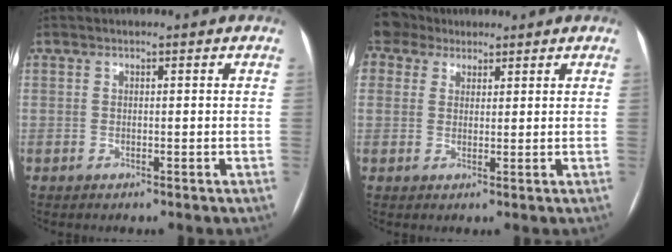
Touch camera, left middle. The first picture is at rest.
{"total": 5.5, "force": [4.1, 3.5, 0.7], "torque": [-0.020, 0.031, 0.082]}